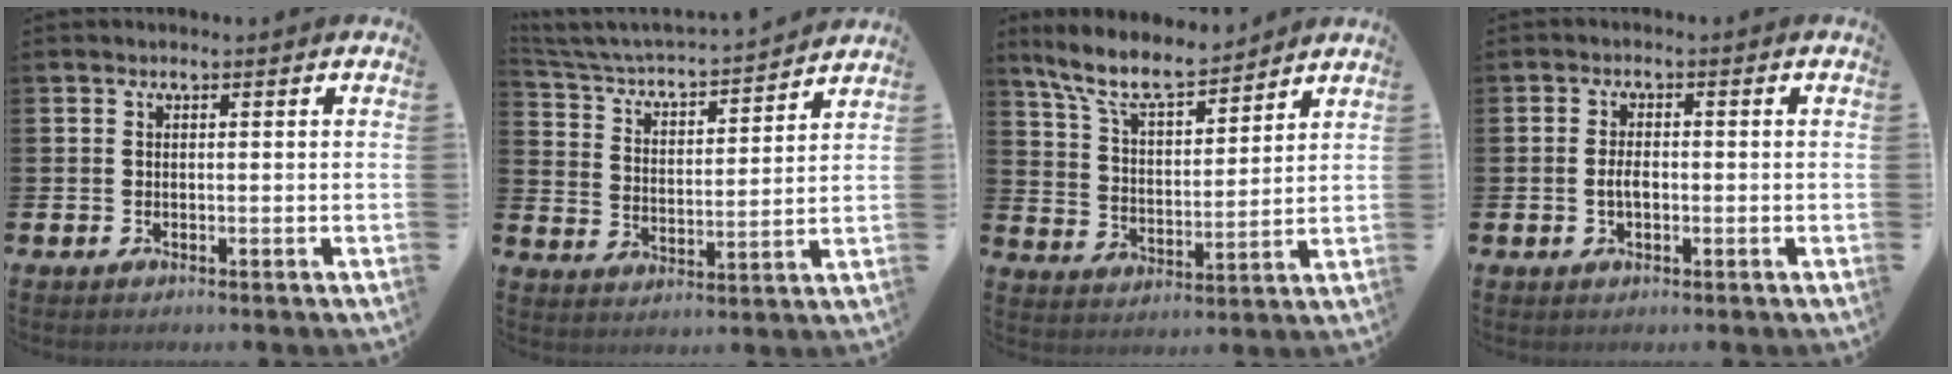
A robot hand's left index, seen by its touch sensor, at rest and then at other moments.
{"total": 4.4, "force": [4.1, 0.9, 1.4], "torque": [-0.058, -0.039, 0.061]}
{"total": 9.2, "force": [8.1, 2.2, 3.8], "torque": [-0.112, -0.039, 0.146]}
{"total": 2.4, "force": [-0.3, 1.3, 2.1], "torque": [-0.026, -0.002, -0.010]}